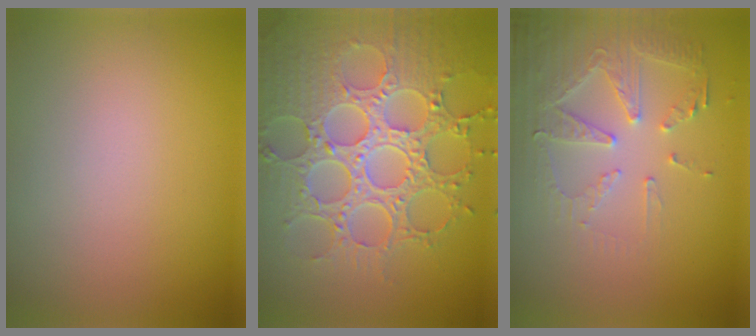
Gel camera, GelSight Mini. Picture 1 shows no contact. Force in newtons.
{"total": 8.7, "press": 6.5, "slide": 5.8}
{"total": 4.1, "press": 3.7, "slide": 1.7}